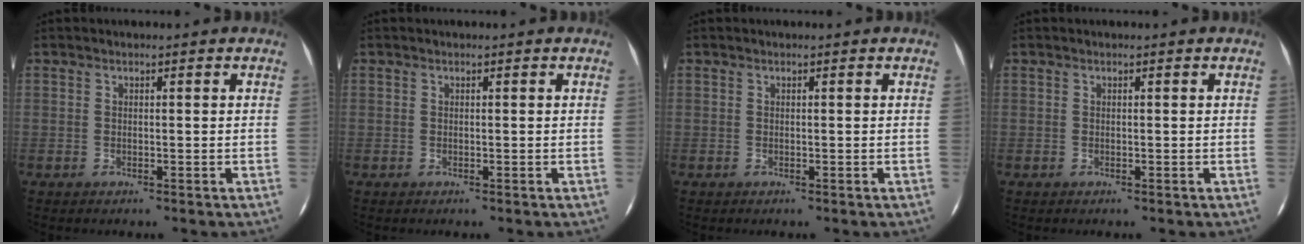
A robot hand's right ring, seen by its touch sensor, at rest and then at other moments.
{"total": 0.0}
{"total": 0.0}
{"total": 0.0}